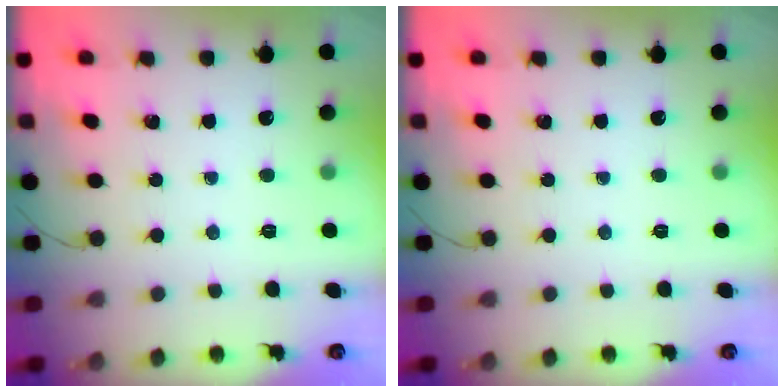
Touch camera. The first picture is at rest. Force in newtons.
{"total": 0.0}